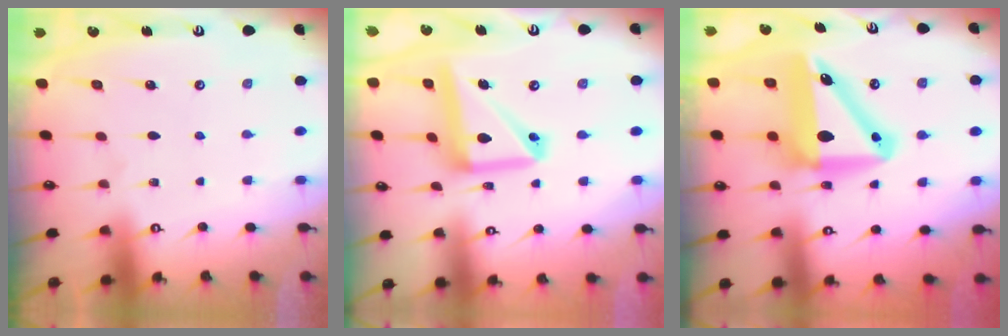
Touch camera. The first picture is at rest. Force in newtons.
{"total": 15.1, "press": 15.0, "slide": 1.5}
{"total": 13.9, "press": 13.4, "slide": 3.4}